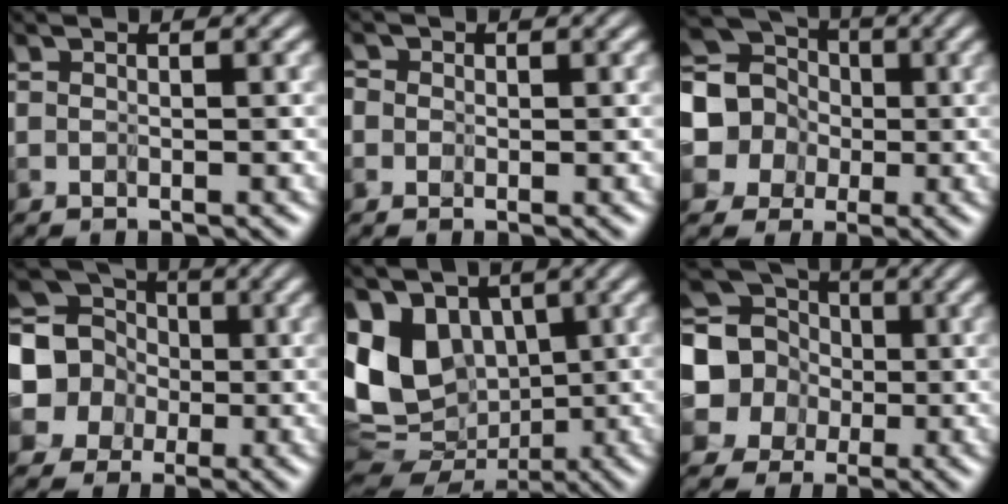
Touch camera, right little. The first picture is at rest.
{"total": 1.3, "force": [-0.2, 1.3, -0.2], "torque": [-0.012, 0.006, -0.024]}
{"total": 10.0, "force": [0.3, 9.1, 4.1], "torque": [-0.138, 0.001, -0.028]}
{"total": 11.0, "force": [0.3, 10.1, 4.3], "torque": [-0.148, 0.003, -0.032]}
{"total": 7.5, "force": [1.5, 5.6, 4.8], "torque": [-0.110, -0.016, 0.034]}
{"total": 12.0, "force": [0.4, 11.1, 4.5], "torque": [-0.156, 0.000, -0.030]}